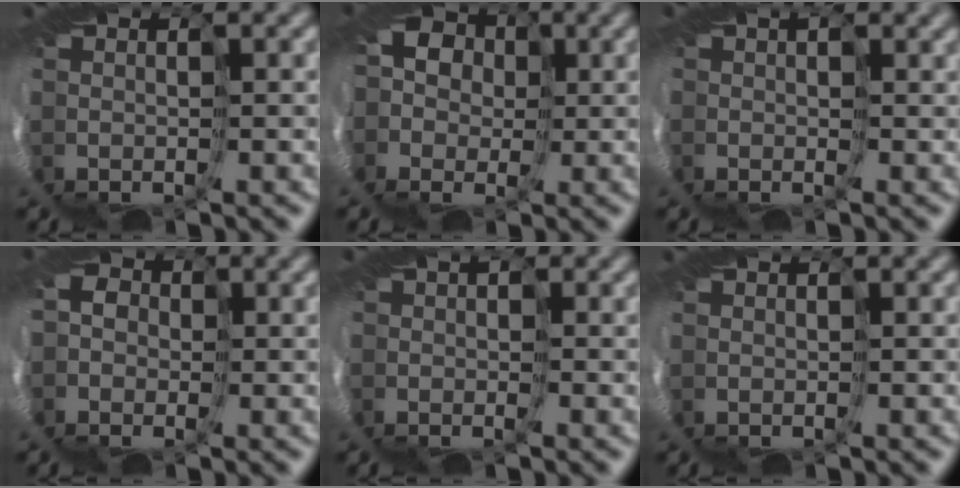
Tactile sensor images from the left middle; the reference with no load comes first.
{"total": 8.7, "force": [-1.1, 8.3, 2.3], "torque": [-0.068, 0.002, -0.059]}
{"total": 2.4, "force": [1.0, 1.6, 1.5], "torque": [-0.034, 0.010, 0.007]}
{"total": 5.1, "force": [-1.6, 4.6, 1.7], "torque": [-0.041, 0.001, -0.051]}
{"total": 2.4, "force": [0.1, 2.0, 1.3], "torque": [-0.021, 0.003, -0.006]}
{"total": 0.0}